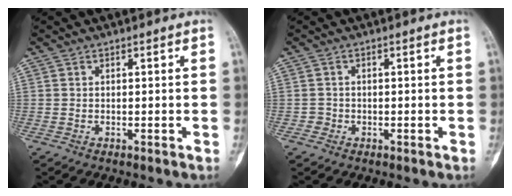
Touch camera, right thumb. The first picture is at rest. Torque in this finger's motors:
{"motor_torque": [-0.22, 0.11, 0.19, -0.05, 0.02]}